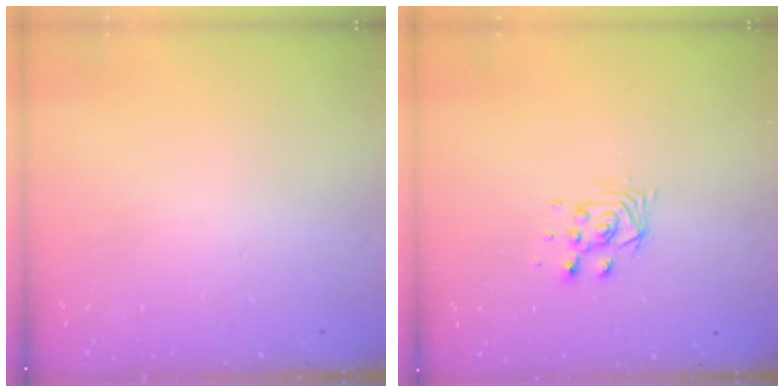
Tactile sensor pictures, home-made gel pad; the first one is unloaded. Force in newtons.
{"total": 5.8, "press": 5.8, "slide": 0.5}